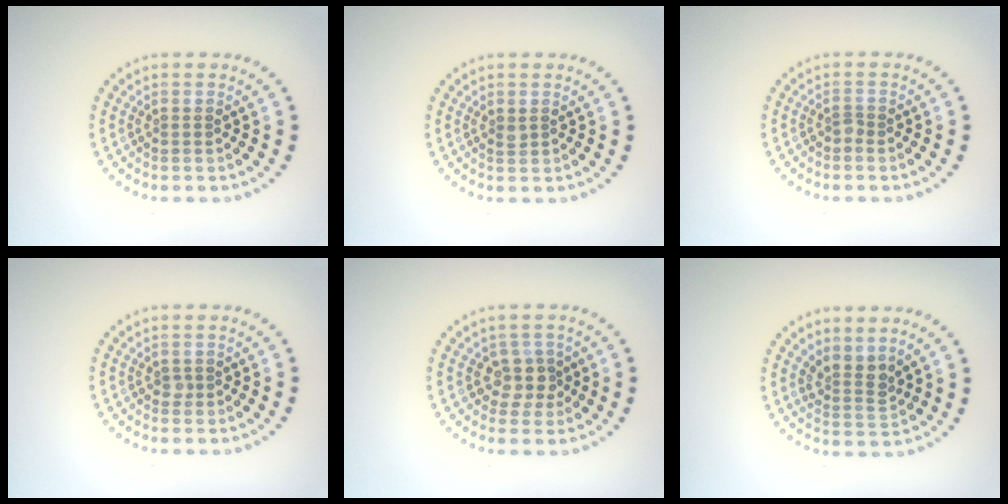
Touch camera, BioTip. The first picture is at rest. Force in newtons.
{"total": 0.6, "press": 0.5, "slide": 0.2}
{"total": 0.8, "press": 0.5, "slide": 0.6}
{"total": 0.6, "press": 0.5, "slide": 0.3}
{"total": 2.4, "press": 2.1, "slide": 1.2}
{"total": 2.4, "press": 1.9, "slide": 1.6}